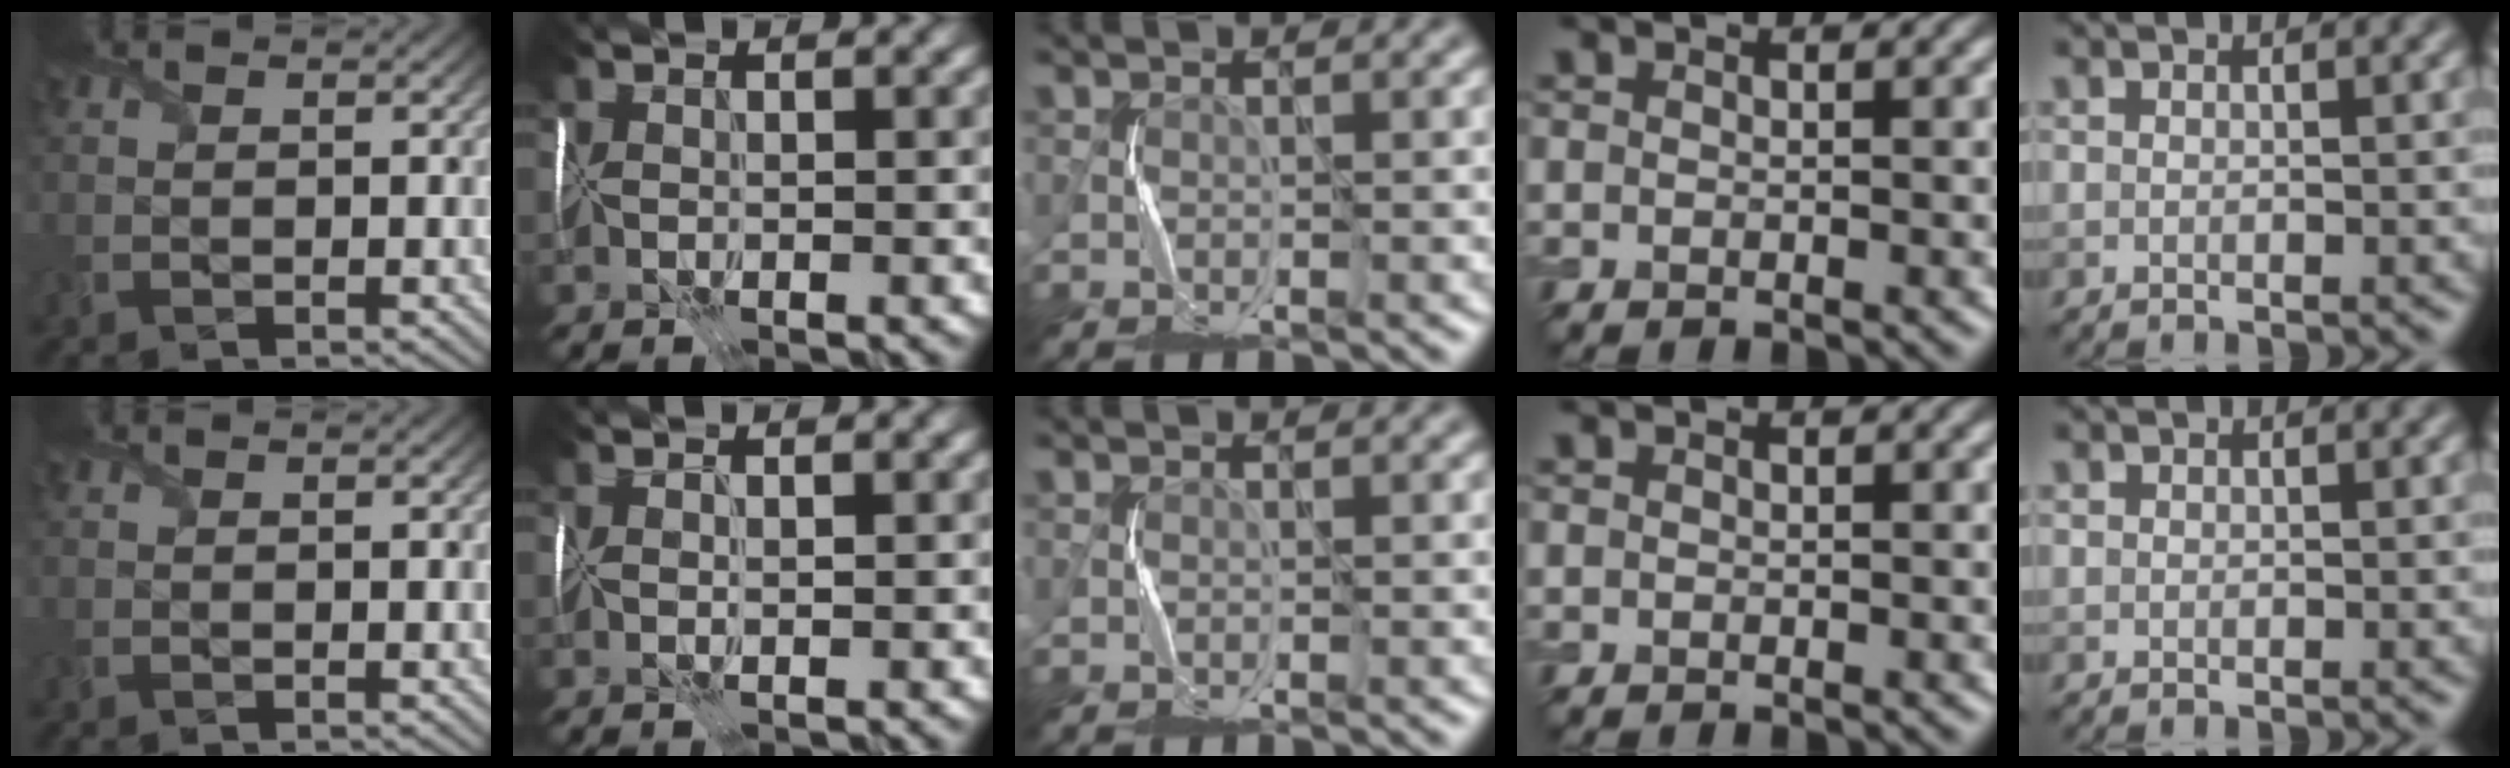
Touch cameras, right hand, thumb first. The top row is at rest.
{"index": {"total": 2.0, "force": [0.2, -1.3, -1.5], "torque": [0.030, -0.002, 0.005]}}